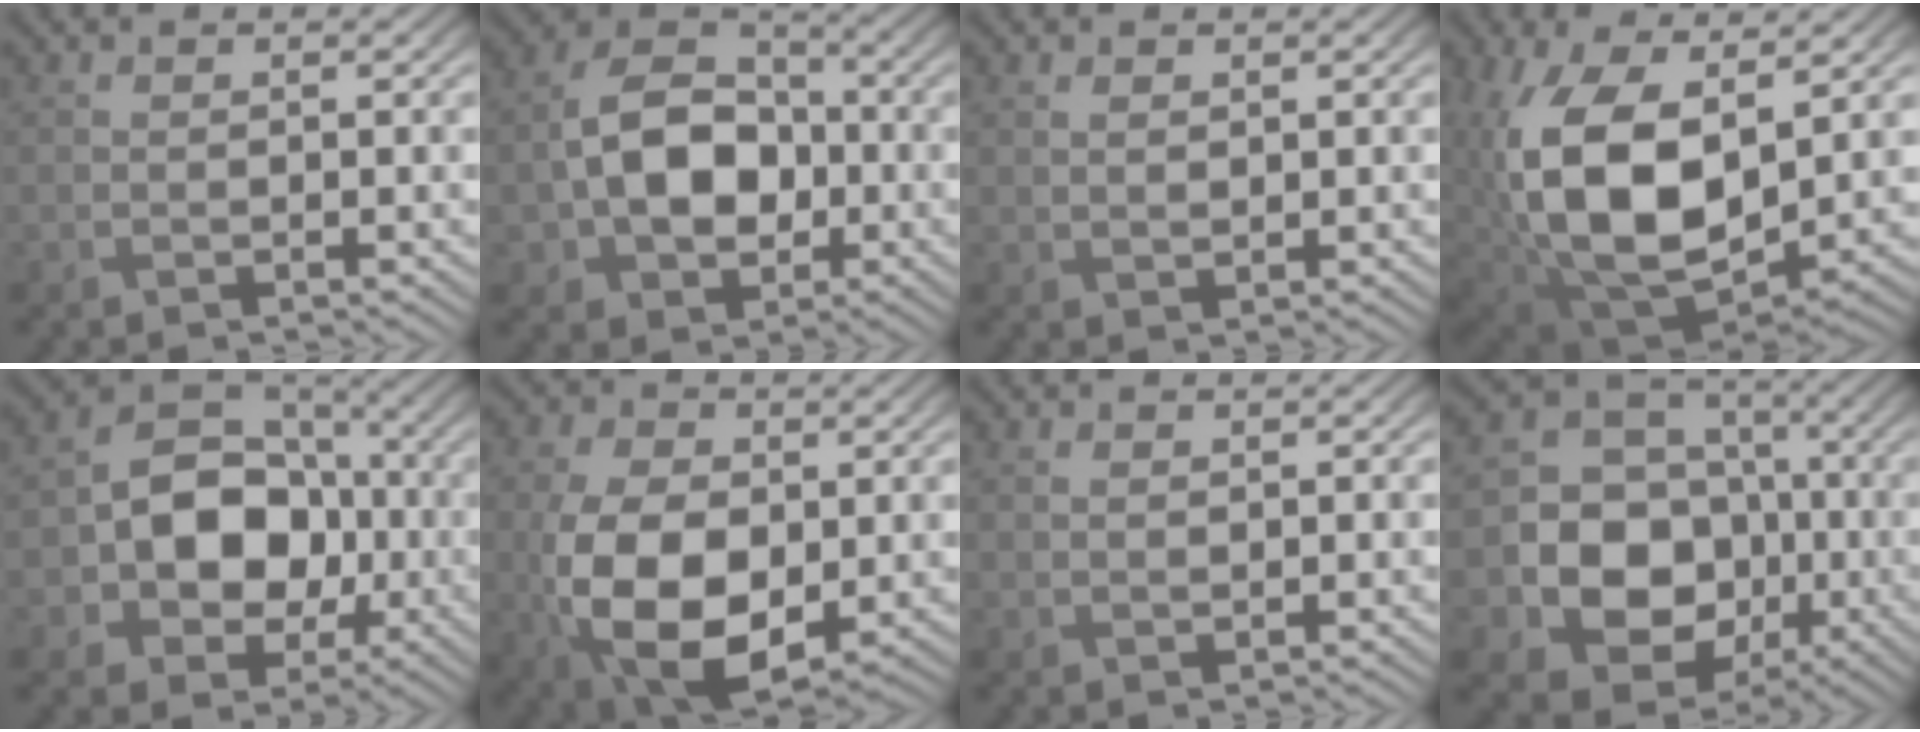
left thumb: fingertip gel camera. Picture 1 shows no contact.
{"total": 10.6, "force": [-1.4, 7.5, 7.3], "torque": [-0.146, 0.009, -0.036]}
{"total": 1.1, "force": [0.6, 0.5, 0.7], "torque": [-0.020, -0.003, 0.017]}
{"total": 15.4, "force": [1.5, 9.0, 12.4], "torque": [-0.268, -0.018, 0.033]}
{"total": 11.3, "force": [-1.7, 8.6, 7.2], "torque": [-0.123, 0.002, -0.046]}
{"total": 12.8, "force": [-1.8, 7.9, 9.9], "torque": [-0.226, -0.023, -0.026]}
{"total": 0.7, "force": [0.4, 0.3, 0.5], "torque": [-0.012, -0.002, 0.010]}
{"total": 12.4, "force": [-2.9, 10.3, 6.2], "torque": [-0.129, -0.035, -0.070]}